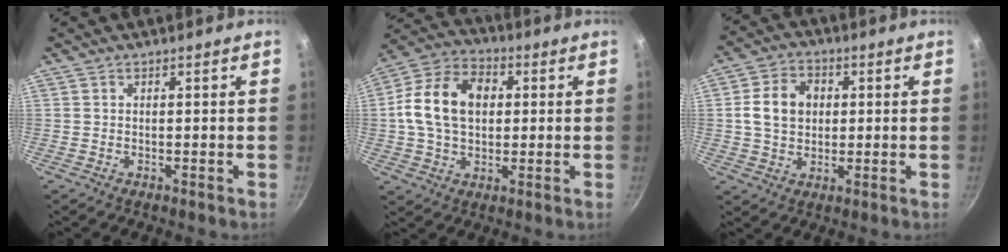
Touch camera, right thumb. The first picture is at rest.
{"total": 14.9, "force": [1.8, 10.5, 10.4], "torque": [-0.168, 0.021, 0.016]}
{"total": 9.3, "force": [1.3, 7.4, 5.5], "torque": [-0.079, 0.011, 0.015]}